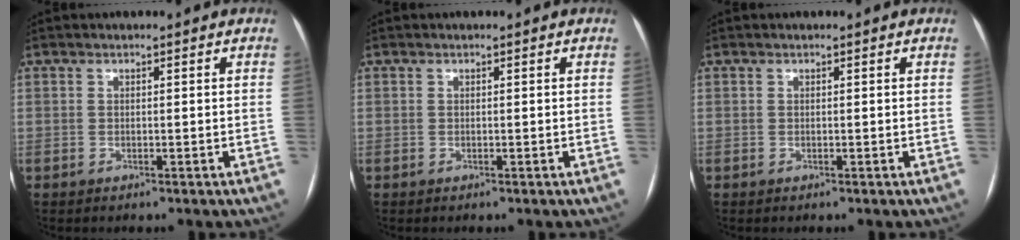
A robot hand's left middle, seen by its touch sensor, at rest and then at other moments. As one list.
[{"total": 0.0}, {"total": 0.0}]